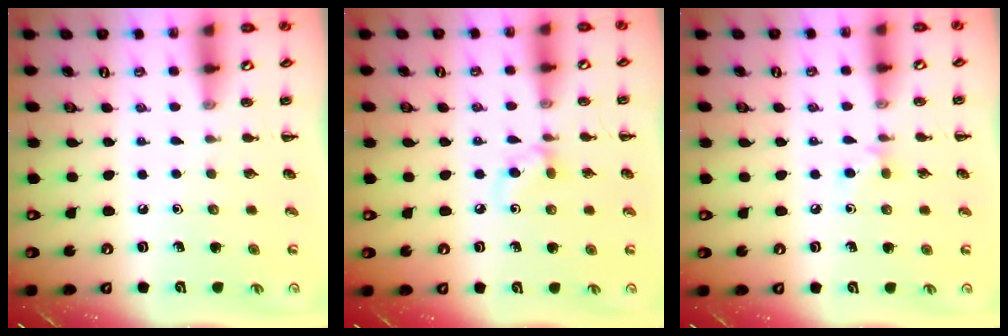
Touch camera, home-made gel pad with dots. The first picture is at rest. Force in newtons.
{"total": 6.5, "press": 6.2, "slide": 1.9}
{"total": 4.0, "press": 3.7, "slide": 1.5}